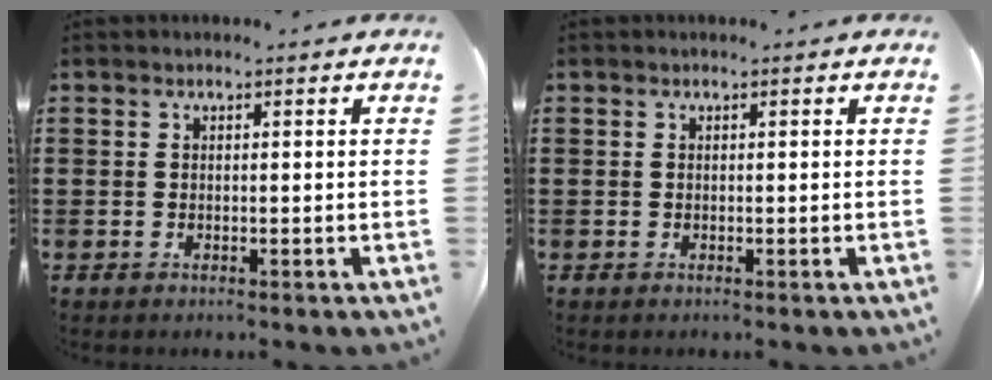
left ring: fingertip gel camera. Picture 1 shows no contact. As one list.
[{"total": 0.0}]